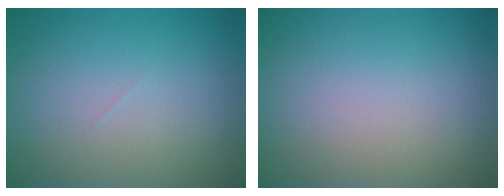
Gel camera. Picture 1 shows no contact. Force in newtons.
{"total": 0.0}